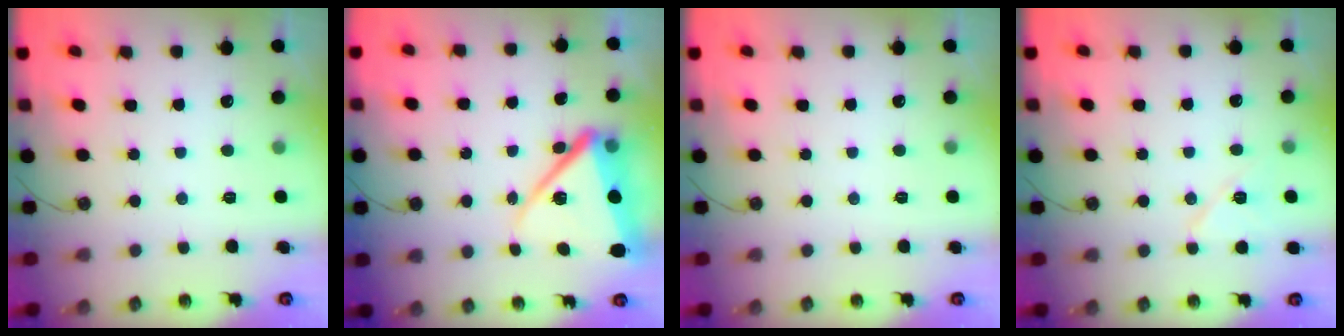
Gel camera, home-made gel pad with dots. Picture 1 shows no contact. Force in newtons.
{"total": 13.6, "press": 13.2, "slide": 3.4}
{"total": 0.0}
{"total": 7.6, "press": 7.5, "slide": 0.7}